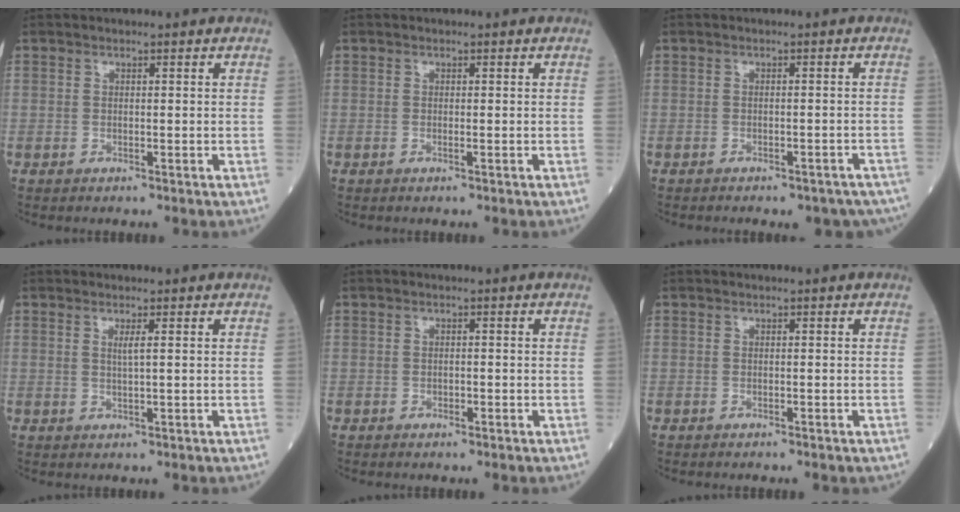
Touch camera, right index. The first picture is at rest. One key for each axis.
{"total": 0.0}
{"total": 8.9, "fx": -7.6, "fy": 3.1, "fz": 3.5, "tx": -0.037, "ty": 0.002, "tz": -0.078}
{"total": 1.4, "fx": 0.5, "fy": -0.2, "fz": 1.3, "tx": -0.029, "ty": -0.002, "tz": 0.008}
{"total": 0.9, "fx": -0.5, "fy": 0.5, "fz": 0.5, "tx": -0.007, "ty": 0.002, "tz": -0.006}
{"total": 1.4, "fx": -1.2, "fy": 0.3, "fz": 0.7, "tx": -0.012, "ty": -0.003, "tz": -0.012}